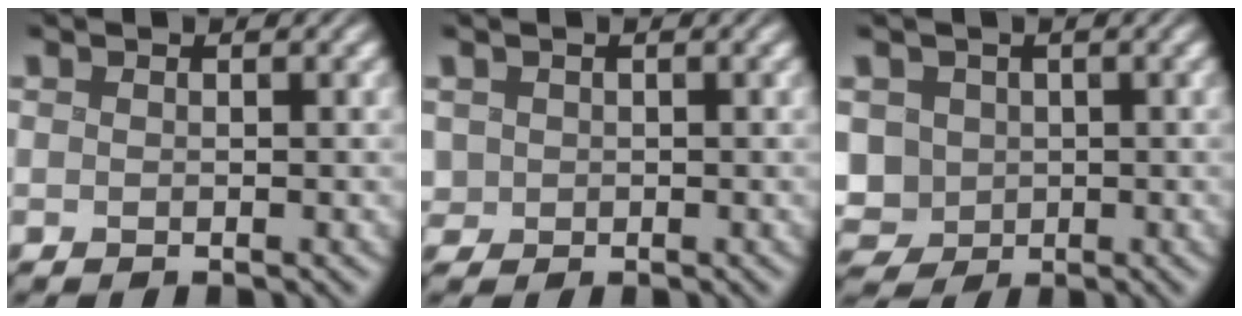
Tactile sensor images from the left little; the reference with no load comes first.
{"total": 1.2, "force": [0.1, 1.2, 0.3], "torque": [-0.008, 0.000, 0.004]}
{"total": 6.6, "force": [-0.6, 5.9, 2.8], "torque": [-0.065, 0.005, -0.038]}